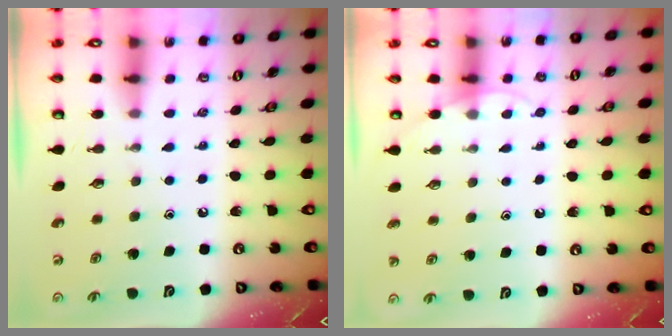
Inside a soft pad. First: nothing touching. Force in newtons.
{"total": 4.7, "press": 4.7, "slide": 0.3}